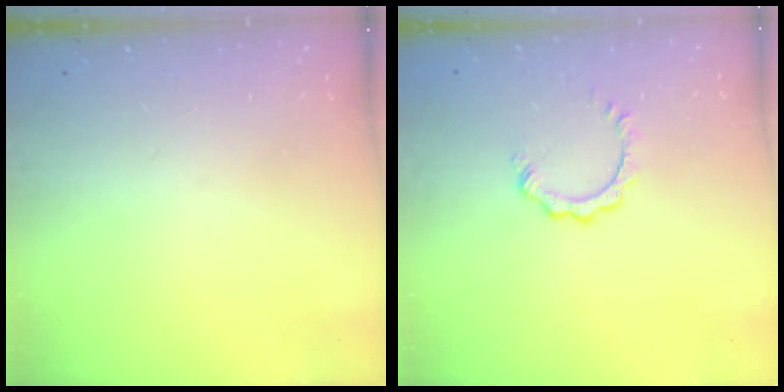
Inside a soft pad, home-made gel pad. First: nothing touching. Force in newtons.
{"total": 3.0, "press": 3.0, "slide": 0.3}